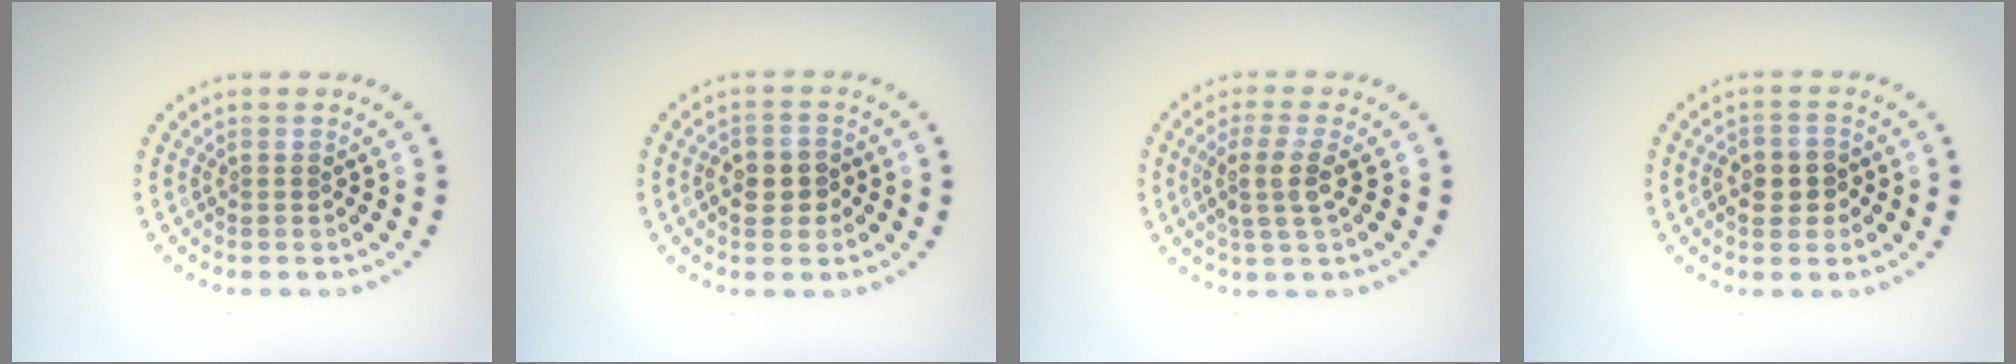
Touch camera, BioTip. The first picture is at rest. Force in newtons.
{"total": 2.8, "press": 2.8, "slide": 0.6}
{"total": 3.0, "press": 2.4, "slide": 1.7}
{"total": 2.8, "press": 2.8, "slide": 0.6}